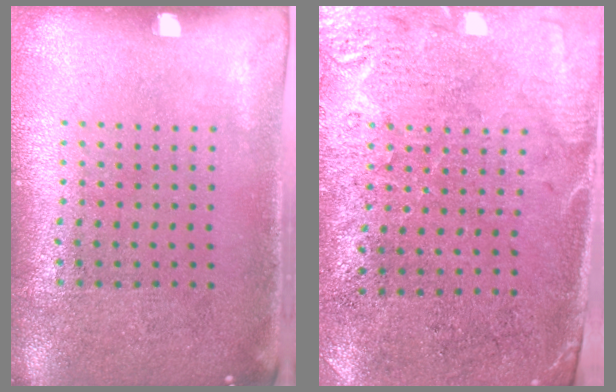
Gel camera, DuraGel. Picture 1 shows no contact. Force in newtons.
{"total": 2.7, "press": 2.4, "slide": 1.3}